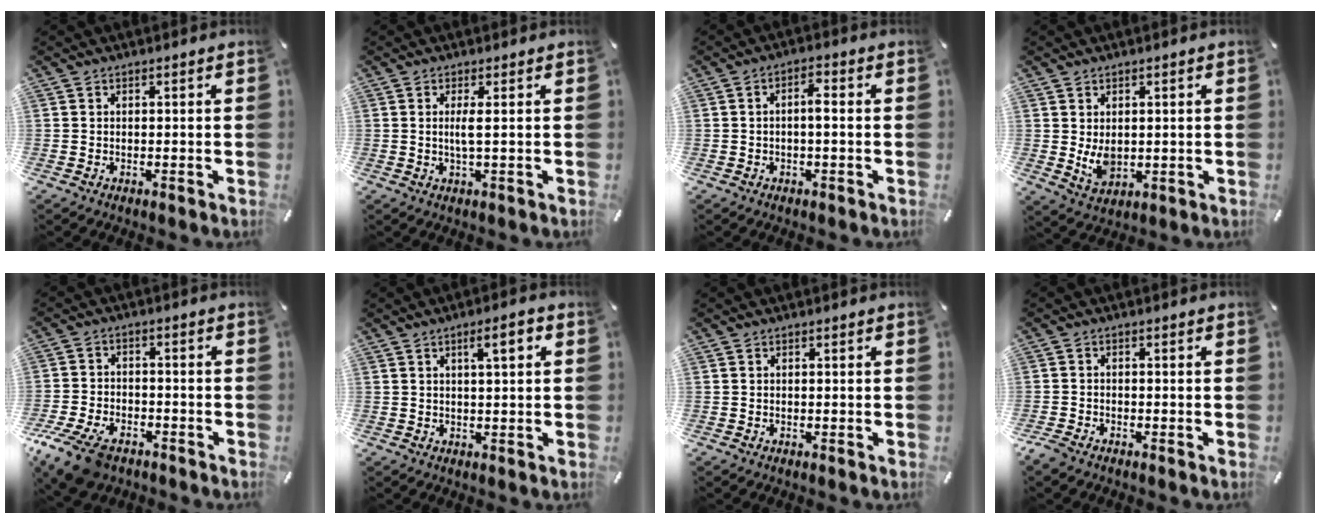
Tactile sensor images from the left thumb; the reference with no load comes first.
{"total": 3.5, "force": [0.4, 0.3, 3.5], "torque": [-0.068, -0.006, 0.005]}
{"total": 3.3, "force": [-0.5, 1.3, 3.0], "torque": [-0.056, 0.011, -0.011]}
{"total": 5.3, "force": [0.5, 4.1, 3.4], "torque": [-0.065, -0.009, 0.009]}
{"total": 10.1, "force": [-6.7, 5.4, 5.2], "torque": [-0.112, 0.030, -0.123]}
{"total": 5.0, "force": [2.0, 1.0, 4.4], "torque": [-0.067, -0.005, 0.025]}
{"total": 0.0}
{"total": 2.1, "force": [-1.8, 0.7, 0.8], "torque": [-0.026, 0.003, -0.039]}